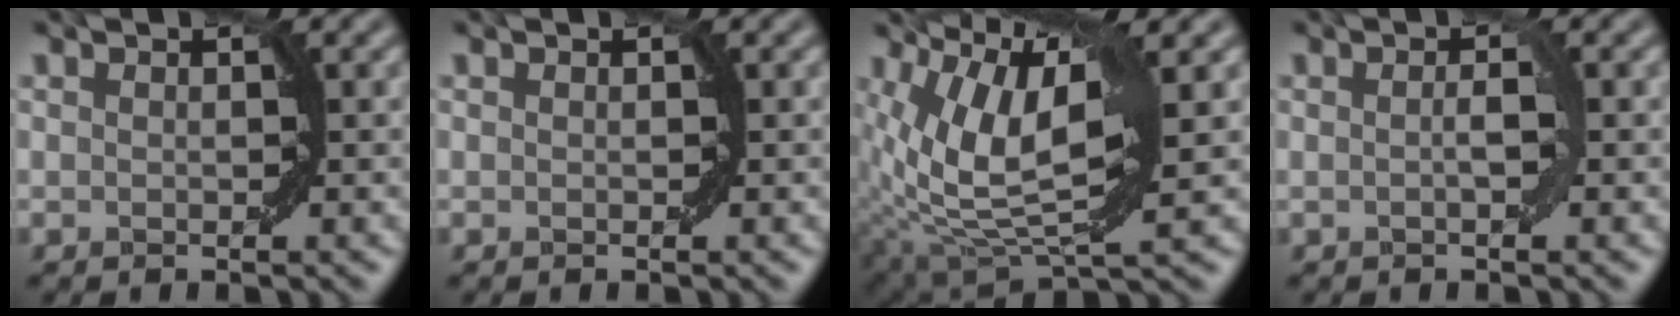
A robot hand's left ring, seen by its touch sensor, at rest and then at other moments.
{"total": 0.0}
{"total": 11.3, "force": [2.8, 4.3, 10.0], "torque": [-0.189, 0.000, 0.049]}
{"total": 1.3, "force": [0.0, 0.0, 1.3], "torque": [-0.023, 0.003, -0.001]}